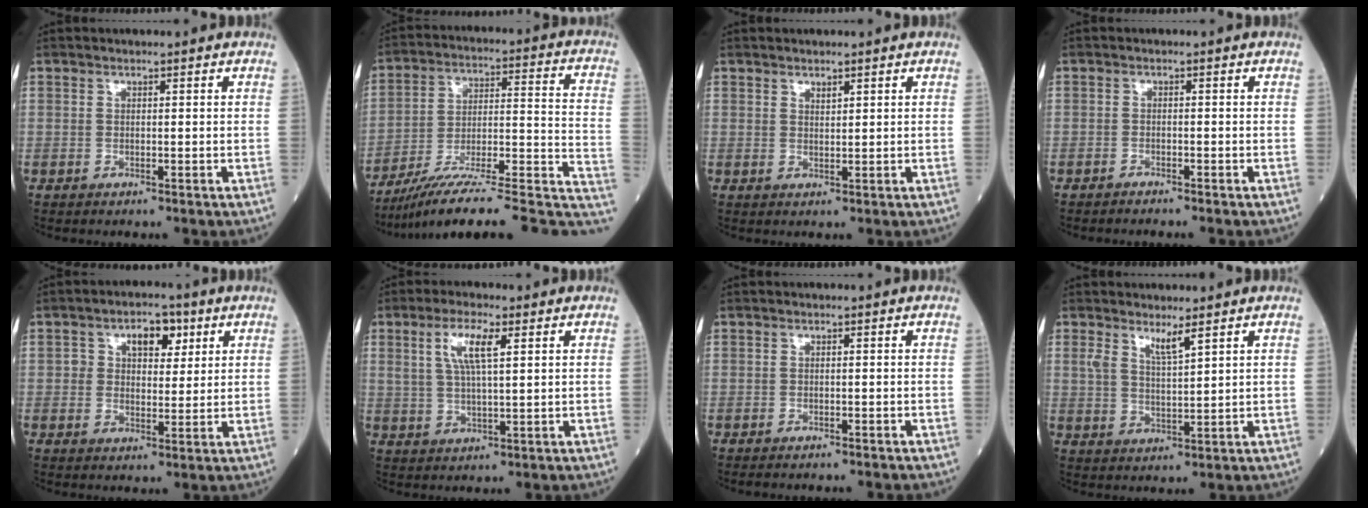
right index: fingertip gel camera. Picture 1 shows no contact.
{"total": 22.8, "force": [-17.6, 2.1, 14.4], "torque": [-0.144, 0.034, -0.264]}
{"total": 1.1, "force": [0.8, 0.4, 0.6], "torque": [-0.013, -0.003, 0.017]}
{"total": 1.6, "force": [-1.5, -0.1, 0.4], "torque": [-0.007, 0.001, -0.022]}
{"total": 5.9, "force": [2.3, 3.6, 4.1], "torque": [-0.059, 0.018, 0.035]}
{"total": 6.2, "force": [2.4, 1.1, 5.7], "torque": [-0.116, 0.007, 0.047]}
{"total": 3.6, "force": [-3.2, 0.3, 1.4], "torque": [-0.019, -0.003, -0.041]}
{"total": 3.5, "force": [2.4, 0.3, 2.4], "torque": [-0.049, -0.007, 0.048]}